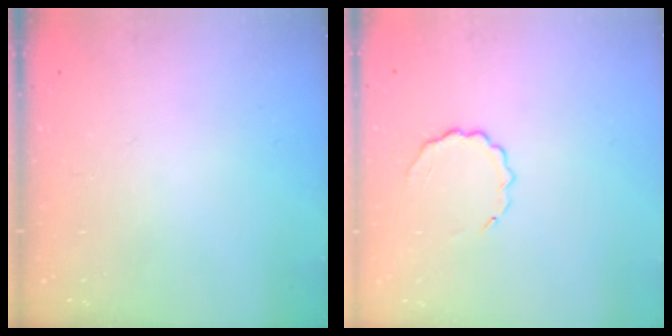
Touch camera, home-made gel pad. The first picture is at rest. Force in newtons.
{"total": 5.0, "press": 4.8, "slide": 1.3}